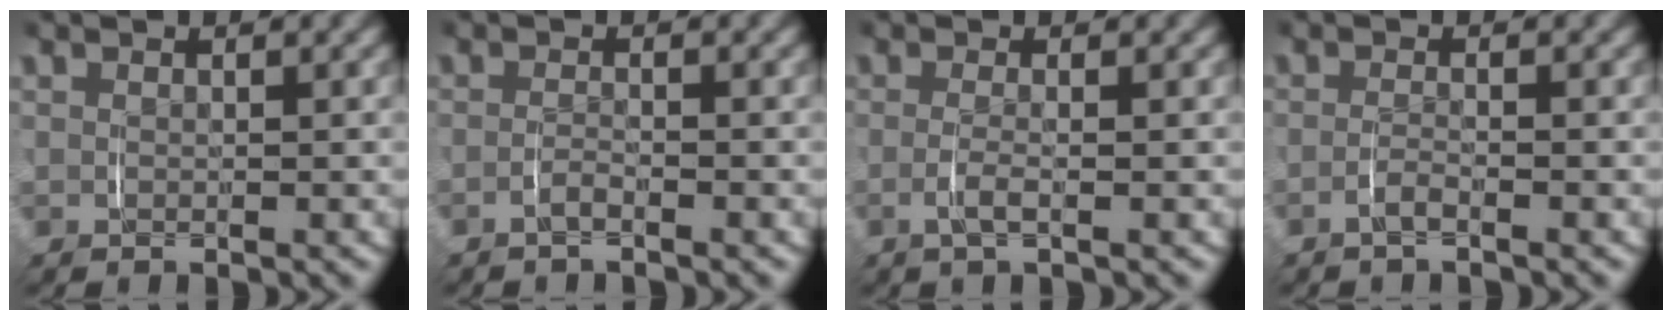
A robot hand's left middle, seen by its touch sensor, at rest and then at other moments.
{"total": 1.2, "force": [-1.2, -0.3, 0.3], "torque": [-0.008, -0.002, -0.024]}
{"total": 1.5, "force": [-0.7, -0.1, 1.3], "torque": [-0.032, -0.008, -0.013]}
{"total": 1.3, "force": [-1.1, -0.3, 0.5], "torque": [-0.012, -0.003, -0.023]}